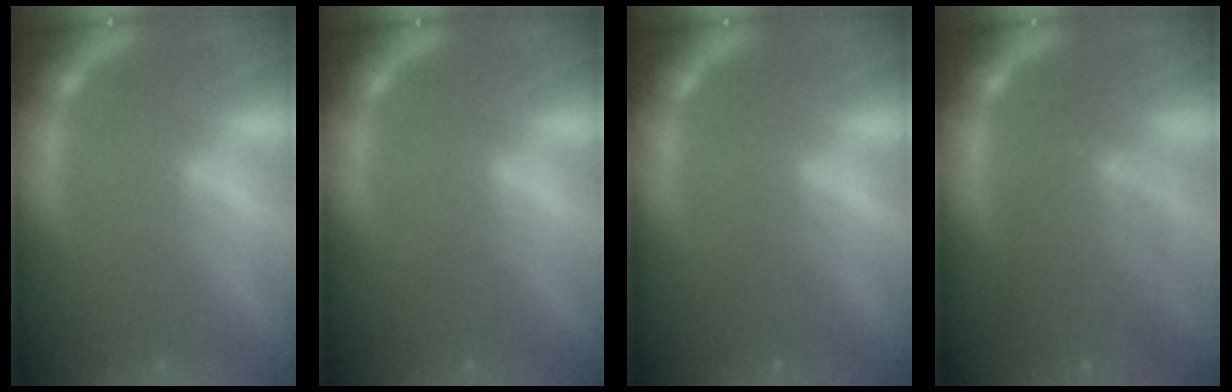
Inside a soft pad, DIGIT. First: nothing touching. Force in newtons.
{"total": 1.5}
{"total": 2.0}
{"total": 6.5}